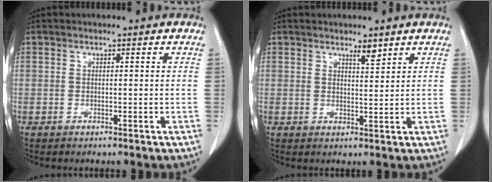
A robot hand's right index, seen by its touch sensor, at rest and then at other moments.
{"total": 2.2, "force": [1.7, 0.3, 1.3], "torque": [-0.026, -0.004, 0.031]}